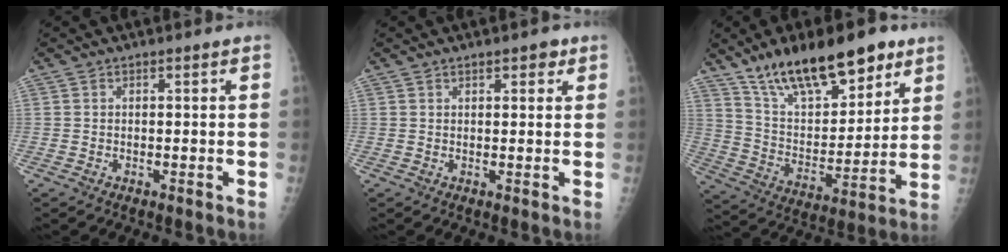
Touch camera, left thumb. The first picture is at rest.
{"total": 2.4, "force": [1.4, 1.1, 1.5], "torque": [-0.008, -0.004, 0.017]}
{"total": 21.4, "force": [14.3, 8.7, 13.2], "torque": [-0.175, -0.057, 0.250]}